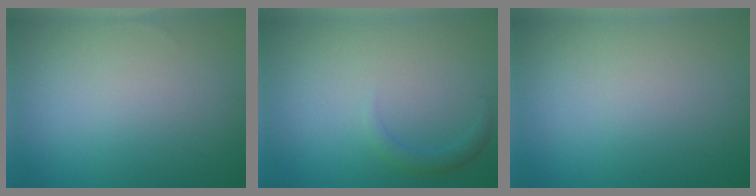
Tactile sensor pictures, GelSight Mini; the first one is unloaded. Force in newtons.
{"total": 1.1, "press": 1.1, "slide": 0.0}
{"total": 0.0}